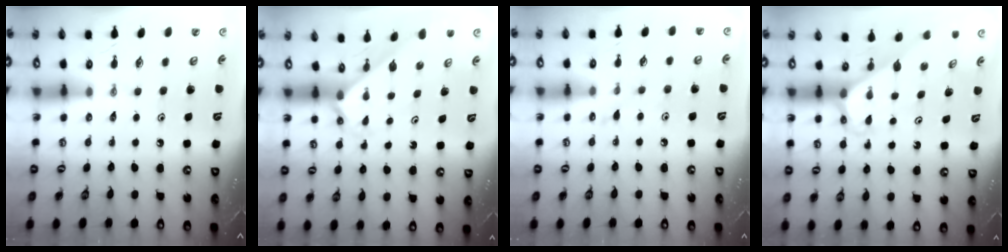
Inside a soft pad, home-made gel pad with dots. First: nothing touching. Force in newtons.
{"total": 2.2, "press": 2.2, "slide": 0.2}
{"total": 6.8, "press": 6.8, "slide": 0.6}
{"total": 3.1, "press": 3.1, "slide": 0.2}